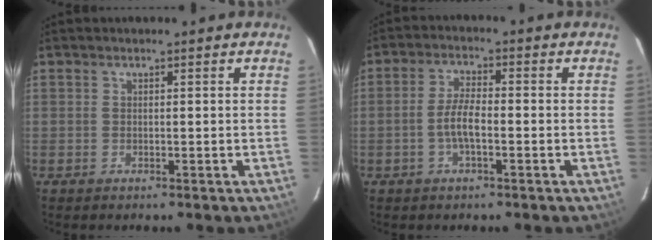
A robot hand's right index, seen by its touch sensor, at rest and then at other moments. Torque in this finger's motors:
{"motor_torque": [0.34, -0.24, 0.29, 0.08]}